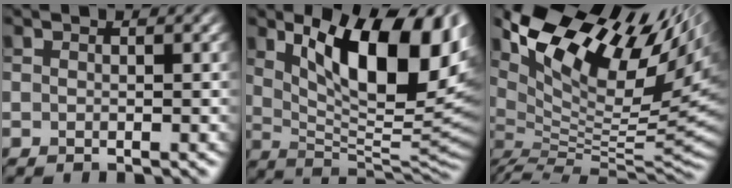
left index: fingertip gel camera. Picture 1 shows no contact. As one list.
[{"total": 13.0, "force": [4.3, 5.2, 11.2], "torque": [-0.155, -0.003, 0.072]}, {"total": 15.4, "force": [7.4, 5.6, 12.3], "torque": [-0.222, 0.022, 0.134]}]